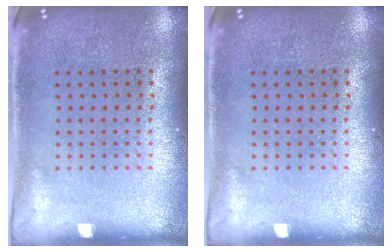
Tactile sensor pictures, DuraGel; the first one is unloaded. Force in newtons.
{"total": 0.0}